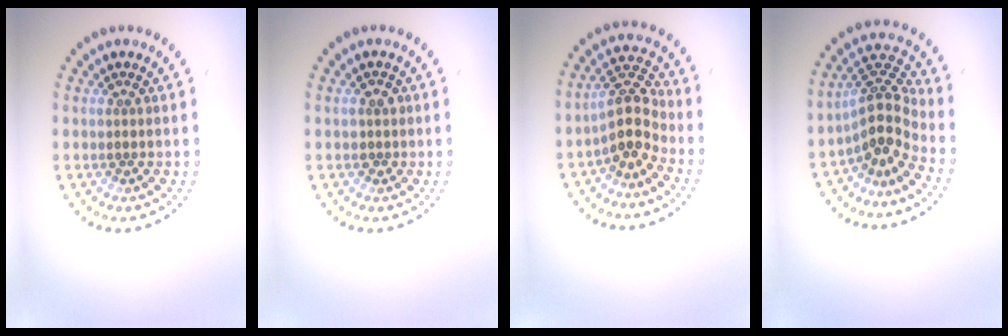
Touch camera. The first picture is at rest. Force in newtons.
{"total": 1.2, "press": 1.1, "slide": 0.6}
{"total": 3.7, "press": 3.1, "slide": 1.9}
{"total": 3.9, "press": 2.7, "slide": 2.8}